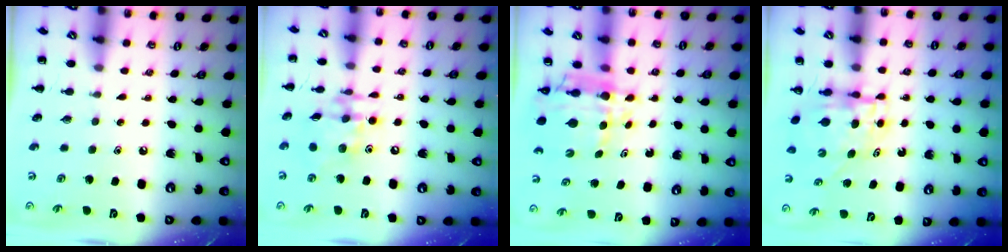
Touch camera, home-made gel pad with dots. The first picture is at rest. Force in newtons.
{"total": 13.4, "press": 13.3, "slide": 2.0}
{"total": 9.0, "press": 8.5, "slide": 3.2}
{"total": 5.9, "press": 5.8, "slide": 1.0}